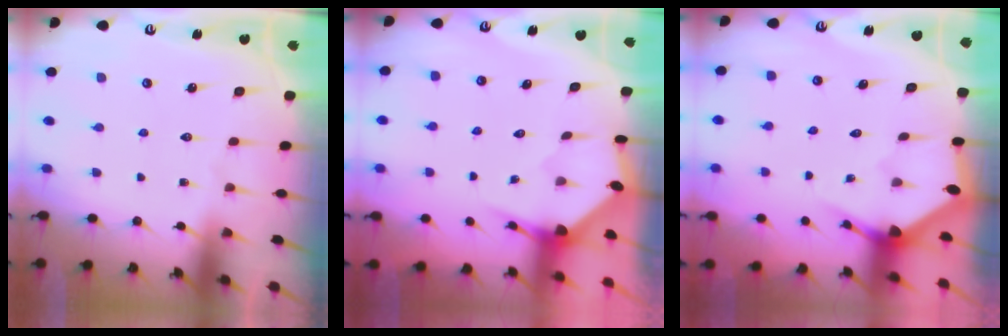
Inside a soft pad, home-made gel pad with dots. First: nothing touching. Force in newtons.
{"total": 3.4, "press": 3.3, "slide": 0.3}
{"total": 2.9, "press": 2.9, "slide": 0.2}